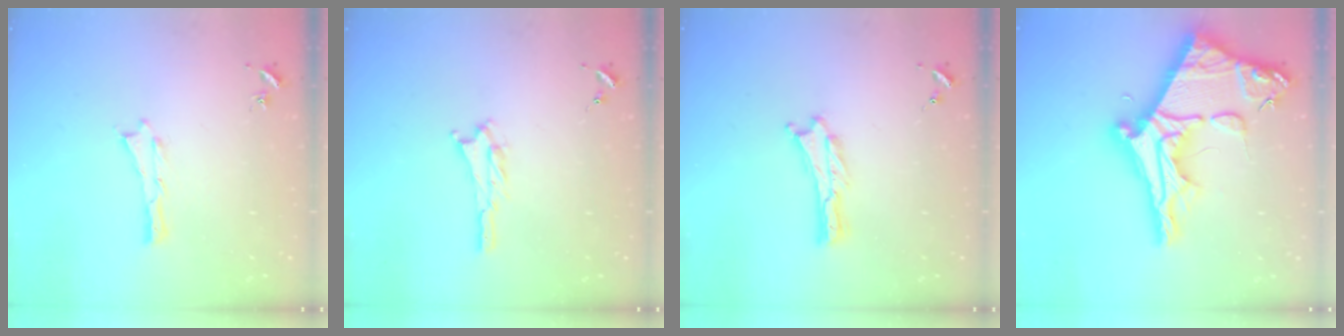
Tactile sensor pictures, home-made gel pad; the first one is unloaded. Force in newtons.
{"total": 1.5, "press": 1.5, "slide": 0.3}
{"total": 0.0}
{"total": 13.4, "press": 13.4, "slide": 1.3}